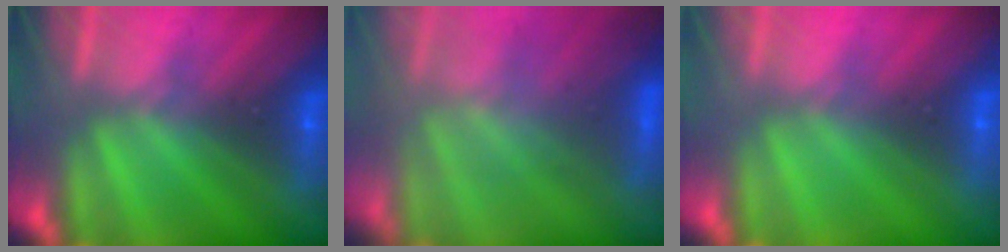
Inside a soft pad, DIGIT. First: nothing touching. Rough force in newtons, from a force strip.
{"total": 2.9}
{"total": 1.5}